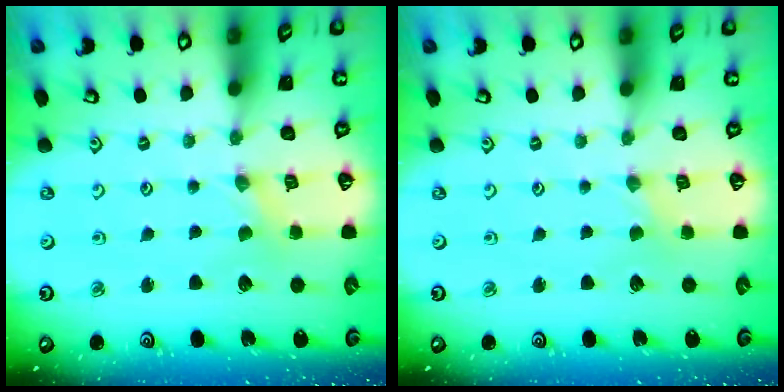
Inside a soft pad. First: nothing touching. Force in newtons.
{"total": 0.0}